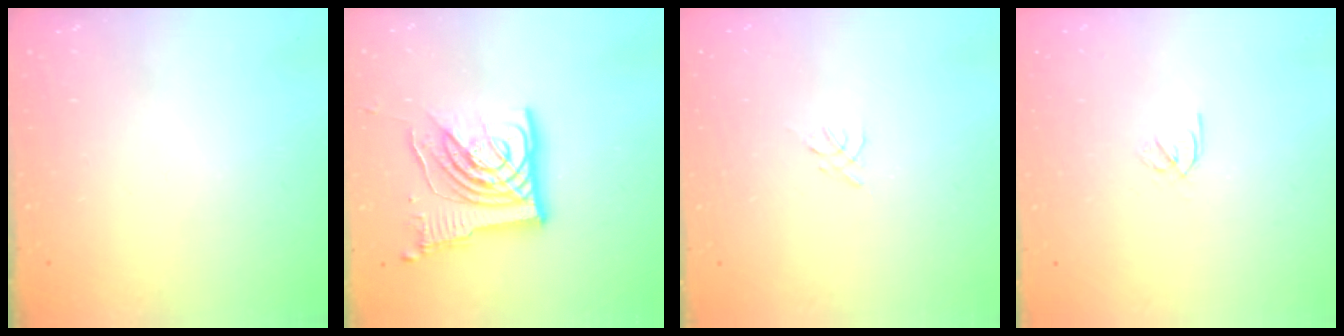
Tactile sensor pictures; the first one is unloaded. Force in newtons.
{"total": 16.6, "press": 16.4, "slide": 2.1}
{"total": 0.0}
{"total": 2.4, "press": 2.3, "slide": 0.7}